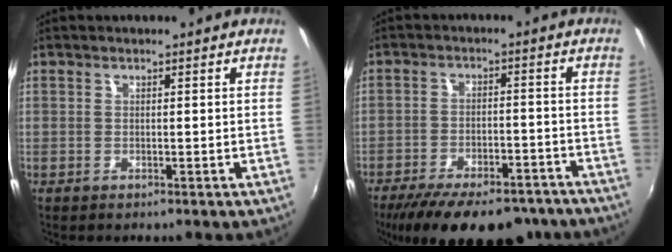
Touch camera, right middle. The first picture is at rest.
{"total": 21.0, "force": [-16.7, 7.6, 10.4], "torque": [-0.200, -0.024, -0.229]}